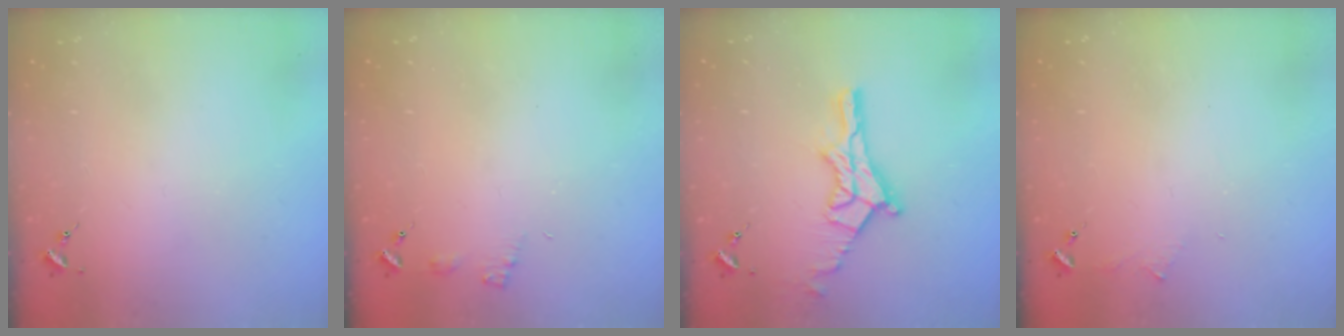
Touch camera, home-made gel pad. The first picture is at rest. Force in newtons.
{"total": 4.0, "press": 3.9, "slide": 0.6}
{"total": 13.3, "press": 13.3, "slide": 0.8}
{"total": 3.5, "press": 3.5, "slide": 0.4}